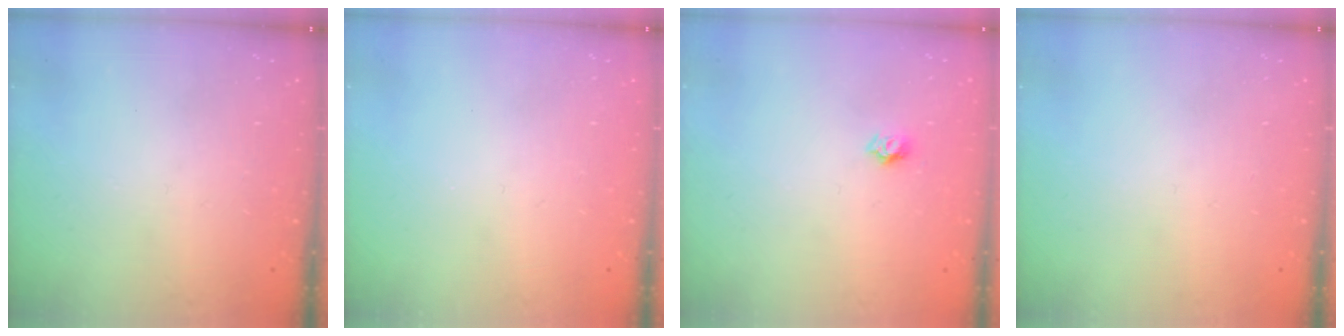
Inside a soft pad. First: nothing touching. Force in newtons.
{"total": 0.0}
{"total": 3.7, "press": 3.6, "slide": 0.2}
{"total": 0.0}